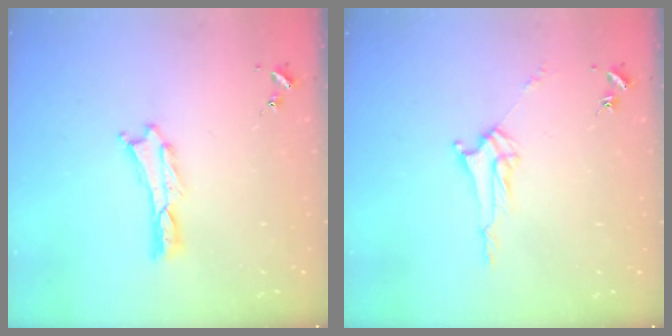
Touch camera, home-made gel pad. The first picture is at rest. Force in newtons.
{"total": 3.0, "press": 3.0, "slide": 0.3}